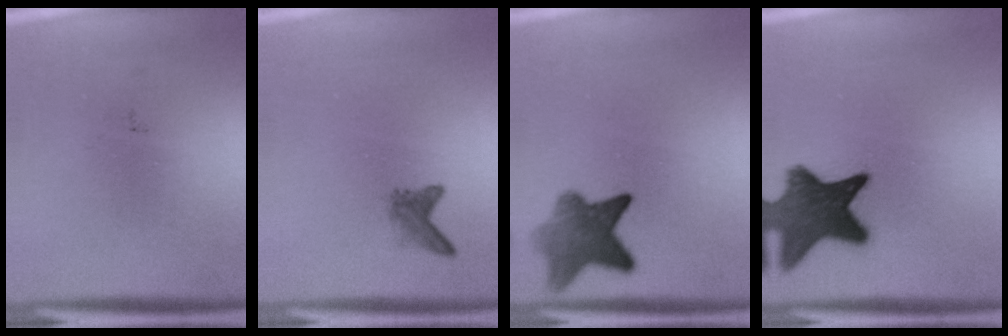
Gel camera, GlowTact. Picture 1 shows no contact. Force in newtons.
{"total": 1.7}
{"total": 6.8}
{"total": 12.2}